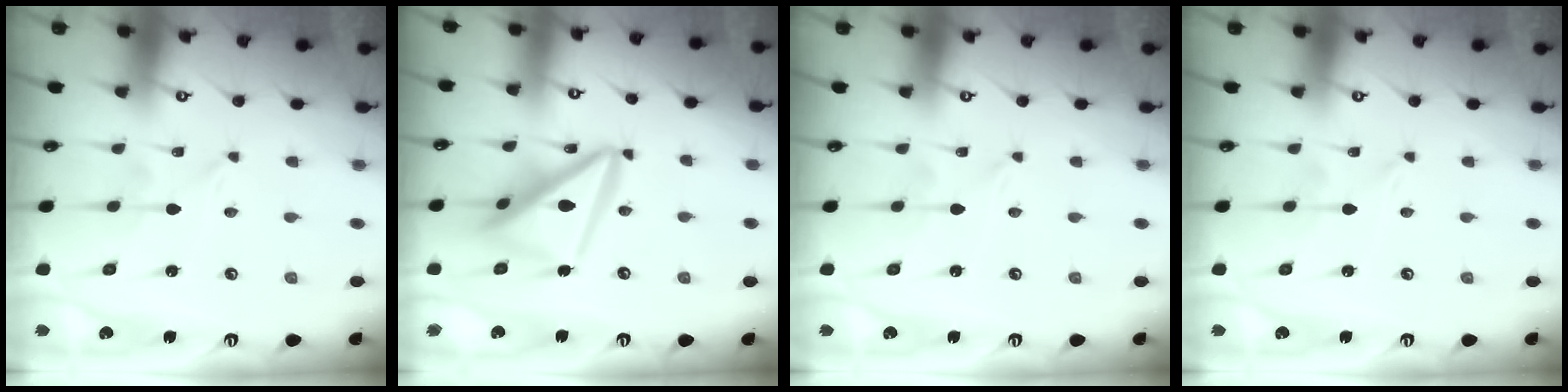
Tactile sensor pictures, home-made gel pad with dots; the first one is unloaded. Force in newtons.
{"total": 16.0, "press": 15.9, "slide": 1.8}
{"total": 0.0}
{"total": 0.0}